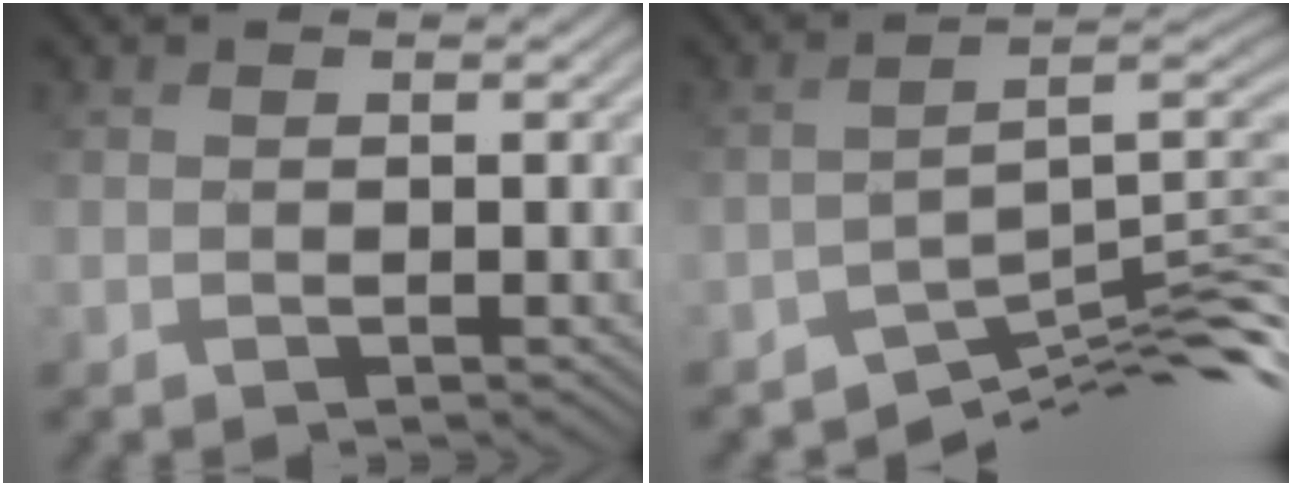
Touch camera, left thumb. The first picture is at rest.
{"total": 8.9, "force": [-6.3, 2.2, 5.9], "torque": [-0.078, -0.004, -0.104]}